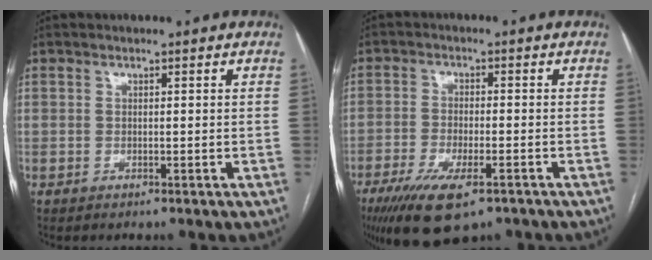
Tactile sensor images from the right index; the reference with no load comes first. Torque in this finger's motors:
{"motor_torque": [1.25, -0.89, 0.54, 0.10]}